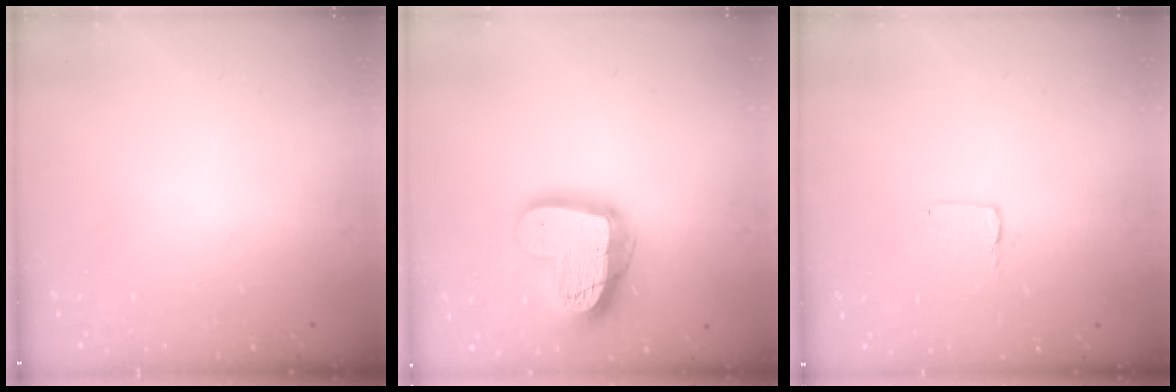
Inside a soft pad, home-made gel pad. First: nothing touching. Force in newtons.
{"total": 18.8, "press": 18.7, "slide": 1.9}
{"total": 1.0, "press": 1.0, "slide": 0.1}